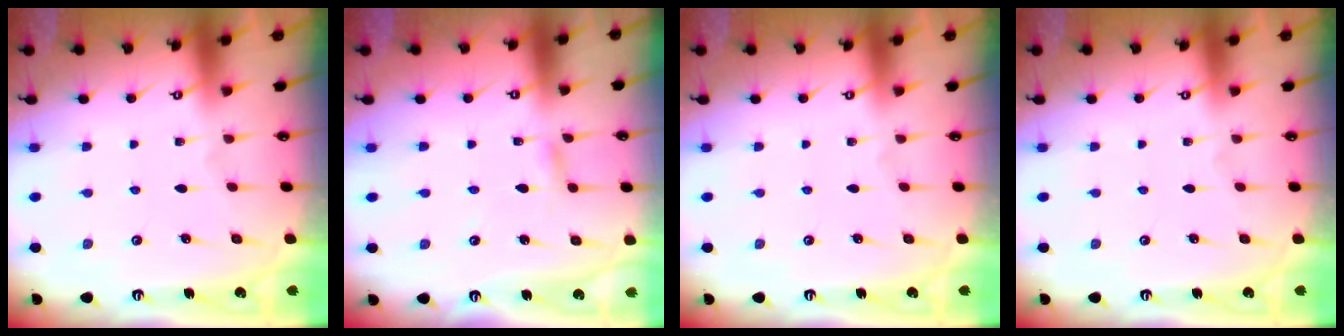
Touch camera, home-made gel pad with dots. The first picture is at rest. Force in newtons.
{"total": 2.4, "press": 2.4, "slide": 0.2}
{"total": 0.0}
{"total": 0.0}